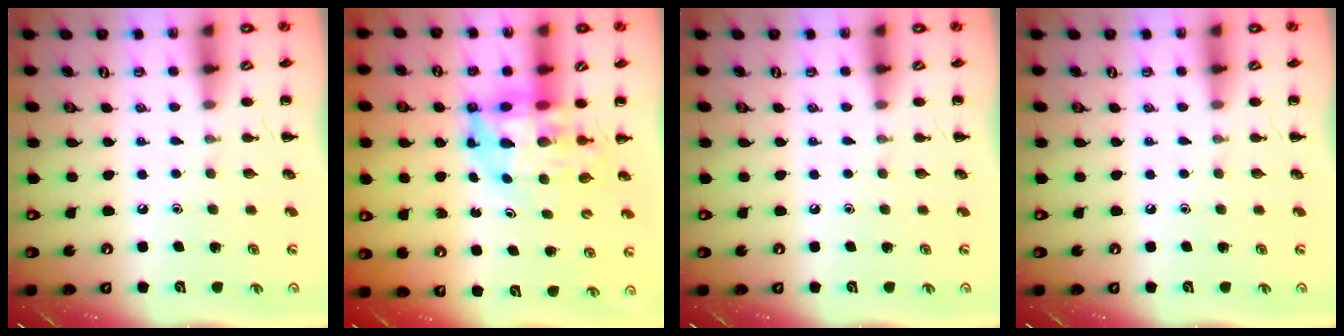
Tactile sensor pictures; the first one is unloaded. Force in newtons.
{"total": 8.2, "press": 7.8, "slide": 2.4}
{"total": 0.0}
{"total": 0.0}